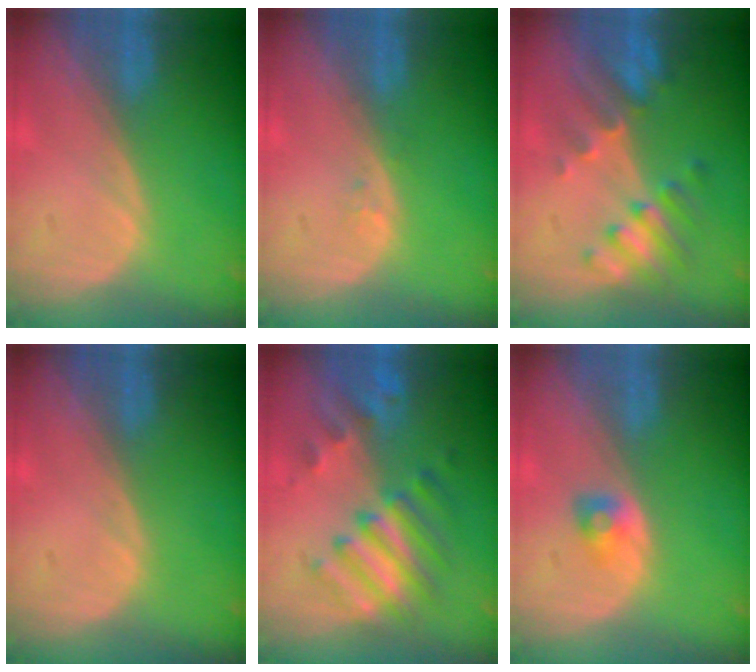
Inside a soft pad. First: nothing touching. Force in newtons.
{"total": 0.6, "press": 0.6, "slide": 0.1}
{"total": 7.7, "press": 6.8, "slide": 3.5}
{"total": 0.0}
{"total": 8.8, "press": 8.1, "slide": 3.3}
{"total": 2.0, "press": 2.0, "slide": 0.3}